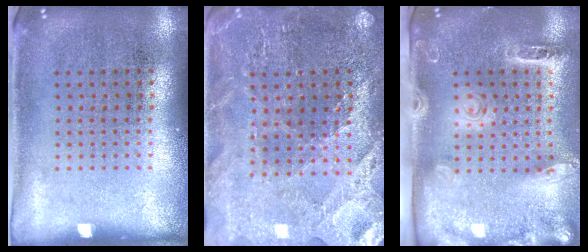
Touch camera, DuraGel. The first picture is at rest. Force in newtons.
{"total": 2.7, "press": 2.7, "slide": 0.3}
{"total": 2.7, "press": 2.0, "slide": 1.8}